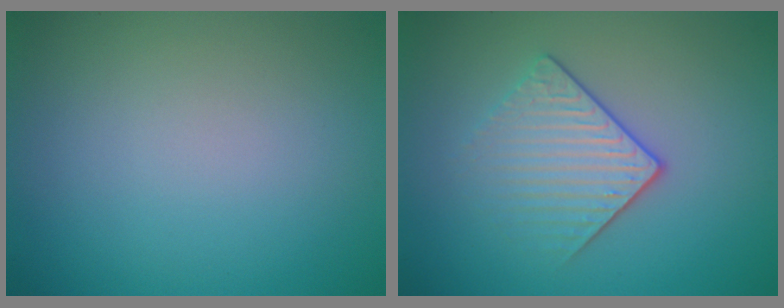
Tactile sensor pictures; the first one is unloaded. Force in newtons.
{"total": 3.4, "press": 2.9, "slide": 1.9}